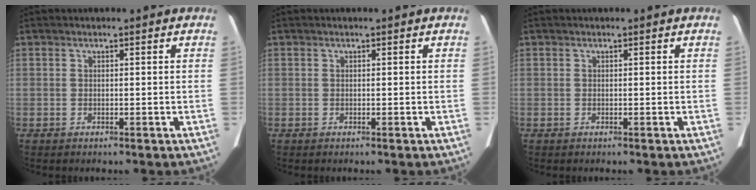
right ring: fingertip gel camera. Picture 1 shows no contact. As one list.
[{"total": 0.0}, {"total": 0.0}]